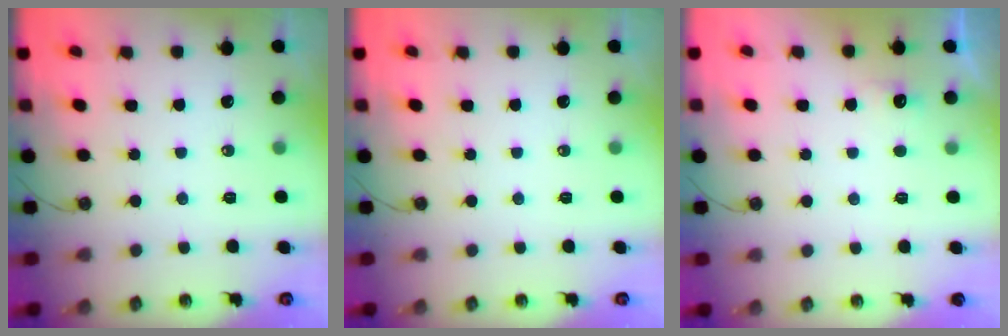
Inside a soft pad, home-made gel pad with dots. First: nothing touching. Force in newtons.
{"total": 0.0}
{"total": 2.9, "press": 2.7, "slide": 0.9}